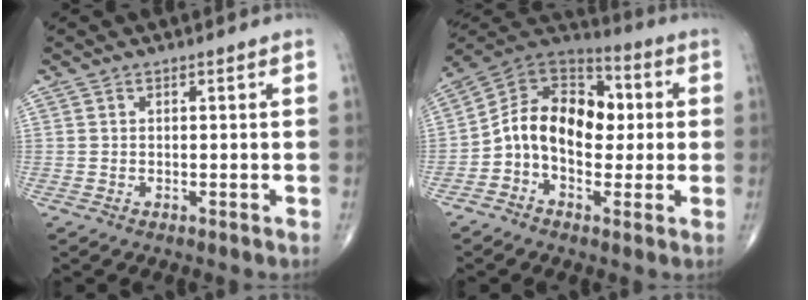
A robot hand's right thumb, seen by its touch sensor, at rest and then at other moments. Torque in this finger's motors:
{"motor_torque": [1.03, 1.04, 0.26, -0.23, 0.17]}